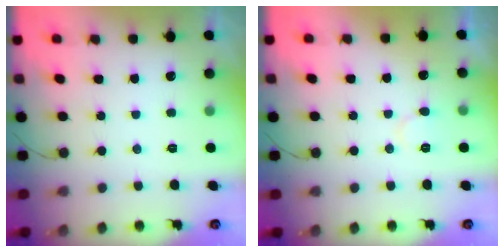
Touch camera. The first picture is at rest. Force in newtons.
{"total": 5.6, "press": 5.5, "slide": 0.5}